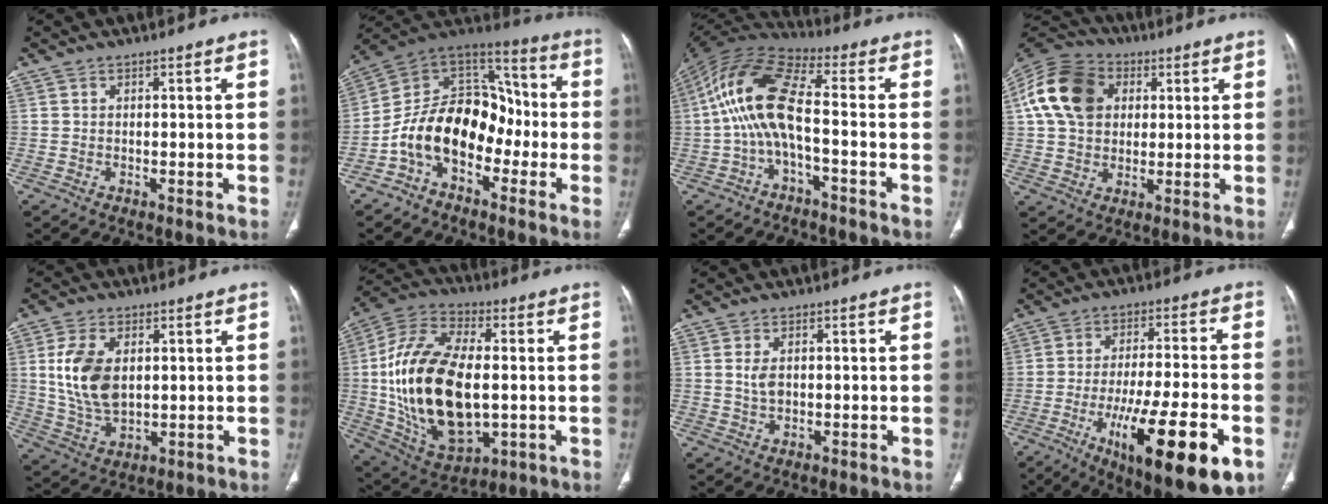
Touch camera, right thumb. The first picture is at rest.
{"total": 16.7, "force": [-5.3, 11.3, 11.1], "torque": [-0.160, 0.082, -0.105]}
{"total": 13.2, "force": [-2.1, 4.7, 12.2], "torque": [-0.253, 0.054, -0.050]}
{"total": 15.6, "force": [3.5, 11.9, 9.5], "torque": [-0.168, 0.010, 0.055]}
{"total": 11.4, "force": [2.1, 6.9, 8.9], "torque": [-0.171, -0.011, 0.050]}
{"total": 25.1, "force": [-0.5, 13.4, 21.2], "torque": [-0.406, 0.001, 0.006]}
{"total": 2.8, "force": [0.5, 1.7, 2.1], "torque": [-0.041, -0.003, 0.013]}
{"total": 20.9, "force": [-8.4, 5.5, 18.4], "torque": [-0.264, 0.010, -0.119]}